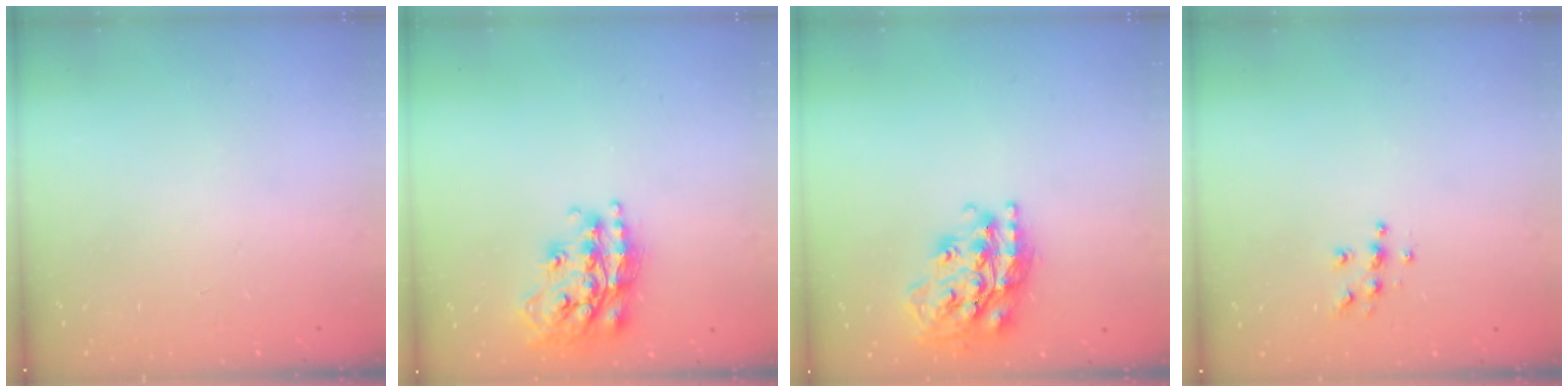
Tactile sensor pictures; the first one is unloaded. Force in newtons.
{"total": 17.9, "press": 17.8, "slide": 1.3}
{"total": 21.4, "press": 21.4, "slide": 1.6}
{"total": 5.4, "press": 5.4, "slide": 0.1}